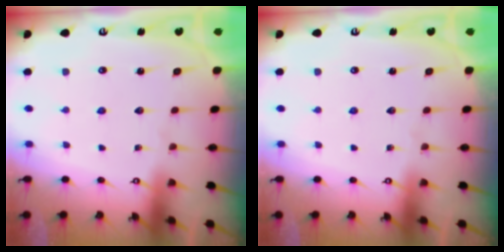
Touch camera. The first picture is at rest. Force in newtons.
{"total": 0.0}